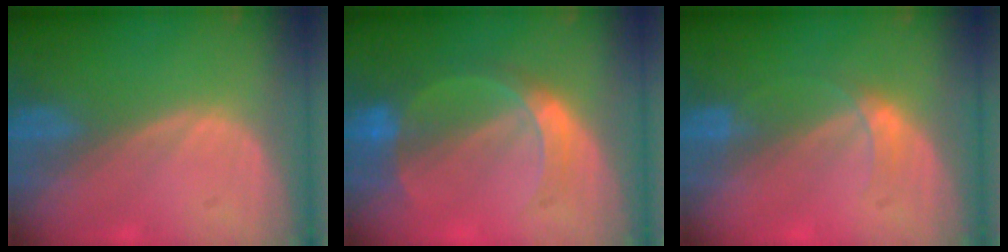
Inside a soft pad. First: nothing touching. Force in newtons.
{"total": 6.4, "press": 5.7, "slide": 2.9}
{"total": 2.1, "press": 2.1, "slide": 0.2}